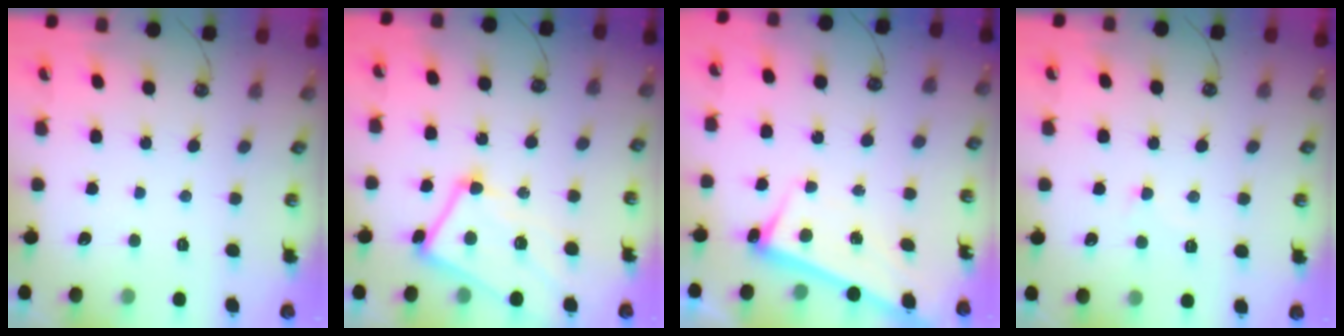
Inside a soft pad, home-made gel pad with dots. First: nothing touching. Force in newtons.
{"total": 6.6, "press": 6.5, "slide": 1.1}
{"total": 2.7, "press": 2.6, "slide": 0.5}
{"total": 0.9, "press": 0.7, "slide": 0.5}